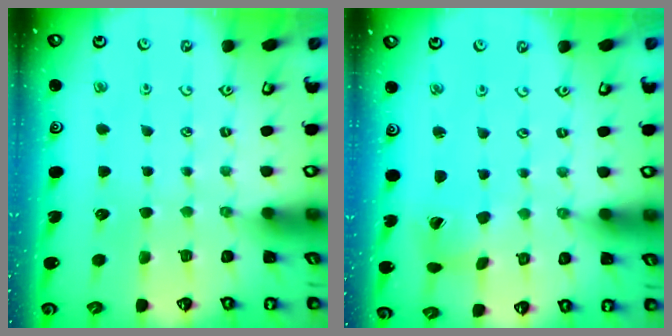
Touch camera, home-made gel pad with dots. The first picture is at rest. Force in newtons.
{"total": 2.7, "press": 2.7, "slide": 0.4}